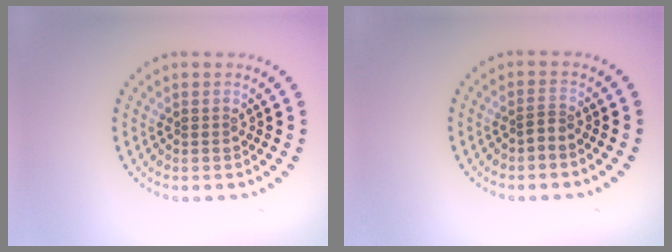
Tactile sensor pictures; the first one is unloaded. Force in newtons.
{"total": 0.8, "press": 0.5, "slide": 0.7}